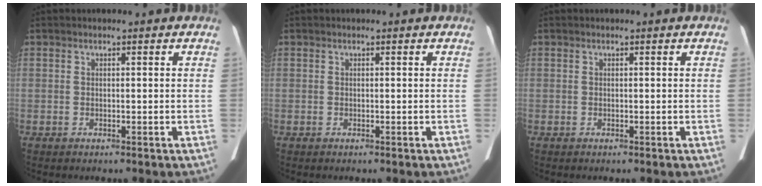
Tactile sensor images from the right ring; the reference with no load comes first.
{"total": 0.0}
{"total": 0.0}